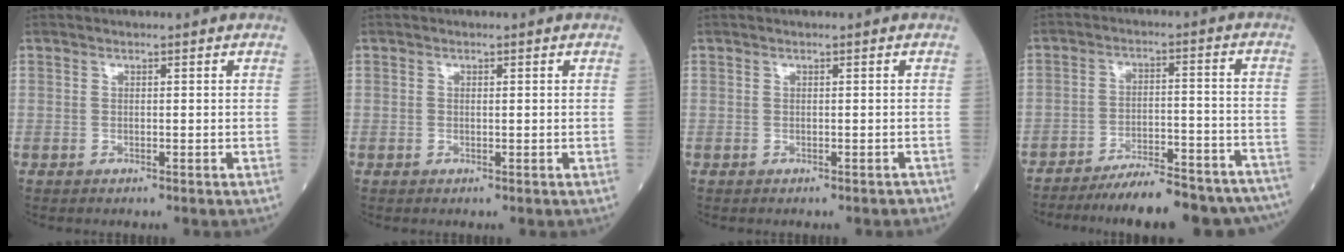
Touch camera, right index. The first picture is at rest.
{"total": 0.5, "force": [0.0, 0.2, 0.5], "torque": [-0.012, 0.000, 0.001]}
{"total": 1.0, "force": [-0.9, 0.4, 0.4], "torque": [-0.006, -0.001, -0.010]}
{"total": 20.3, "force": [-18.4, 3.1, 8.1], "torque": [-0.063, 0.012, -0.249]}